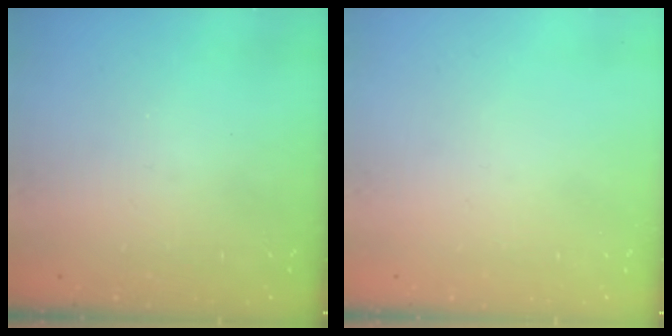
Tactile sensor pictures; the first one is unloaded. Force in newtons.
{"total": 0.0}